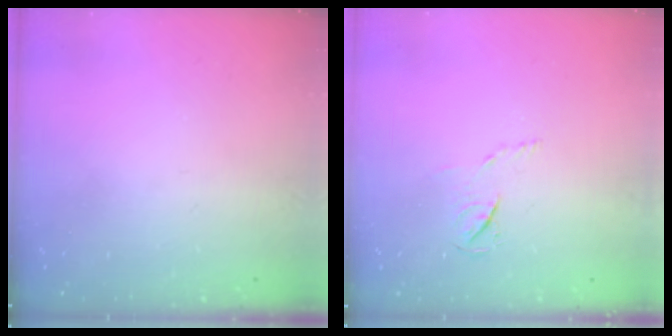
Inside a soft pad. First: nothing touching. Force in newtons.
{"total": 3.9, "press": 3.9, "slide": 0.4}